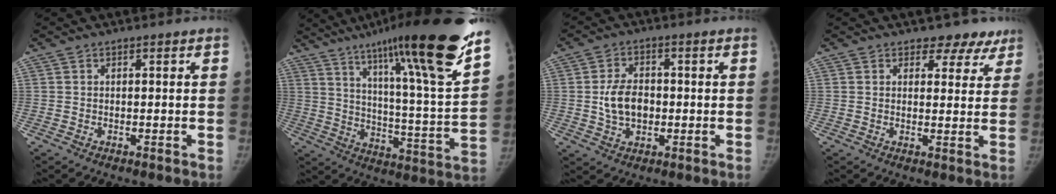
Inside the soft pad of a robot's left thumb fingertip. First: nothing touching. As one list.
[{"total": 29.2, "force": [19.7, 2.5, 21.4], "torque": [-0.320, -0.082, 0.300]}, {"total": 7.3, "force": [-0.4, 5.0, 5.3], "torque": [-0.086, 0.007, -0.005]}, {"total": 5.8, "force": [4.6, 3.5, 0.9], "torque": [0.024, -0.028, 0.047]}]